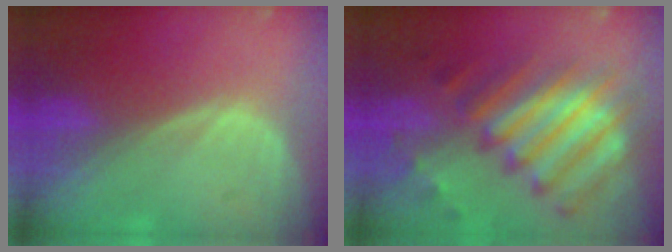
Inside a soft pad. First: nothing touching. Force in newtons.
{"total": 11.9, "press": 10.3, "slide": 5.9}